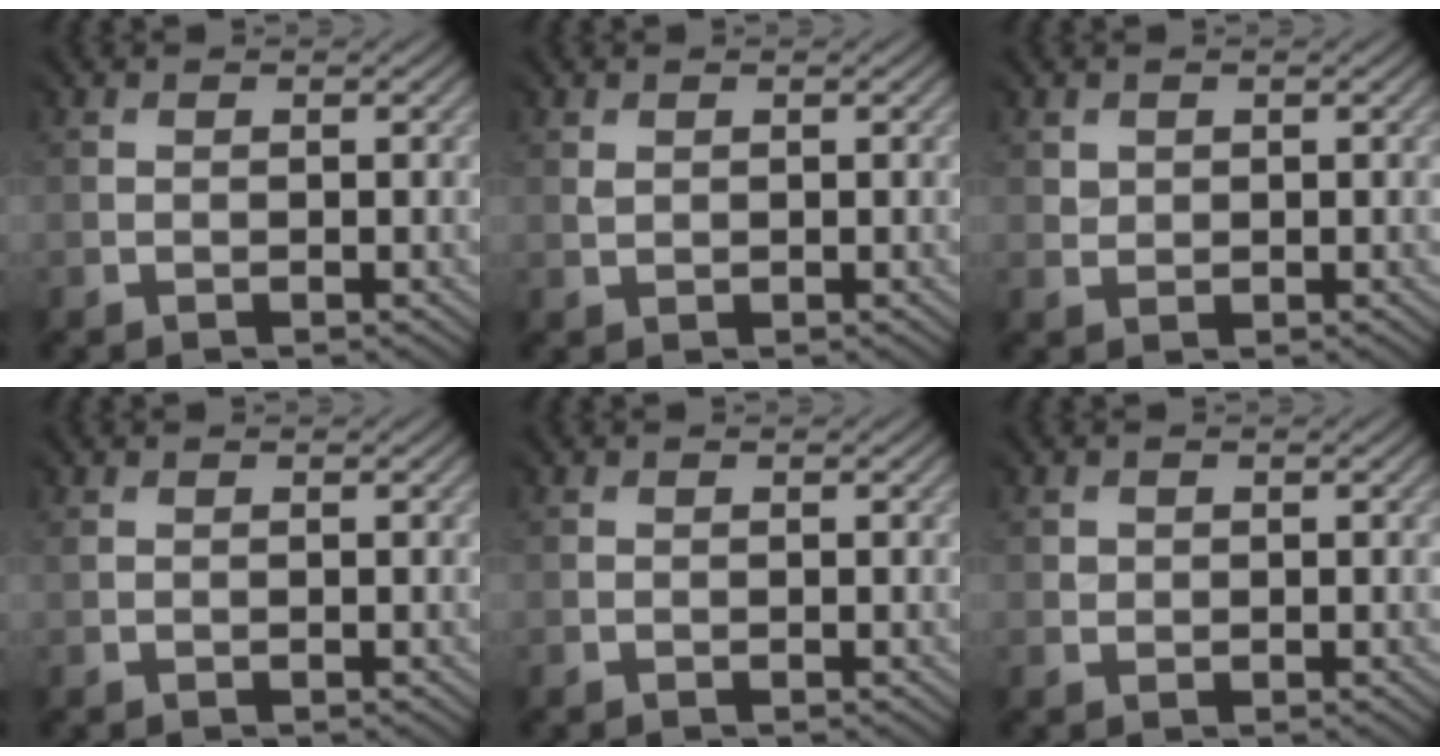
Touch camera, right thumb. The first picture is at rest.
{"total": 1.0, "force": [0.9, 0.5, -0.3], "torque": [0.000, 0.000, 0.016]}
{"total": 1.8, "force": [1.3, 1.1, -0.3], "torque": [-0.002, -0.001, 0.024]}
{"total": 0.8, "force": [0.5, 0.4, 0.5], "torque": [-0.010, 0.000, 0.010]}
{"total": 0.0}
{"total": 1.2, "force": [0.8, 0.9, -0.4], "torque": [0.003, -0.003, 0.013]}